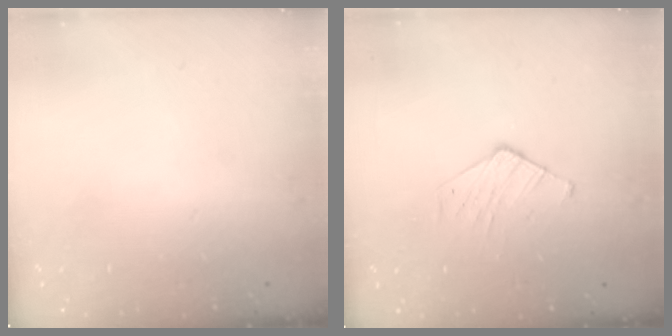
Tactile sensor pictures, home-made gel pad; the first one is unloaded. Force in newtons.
{"total": 4.1, "press": 4.1, "slide": 0.5}